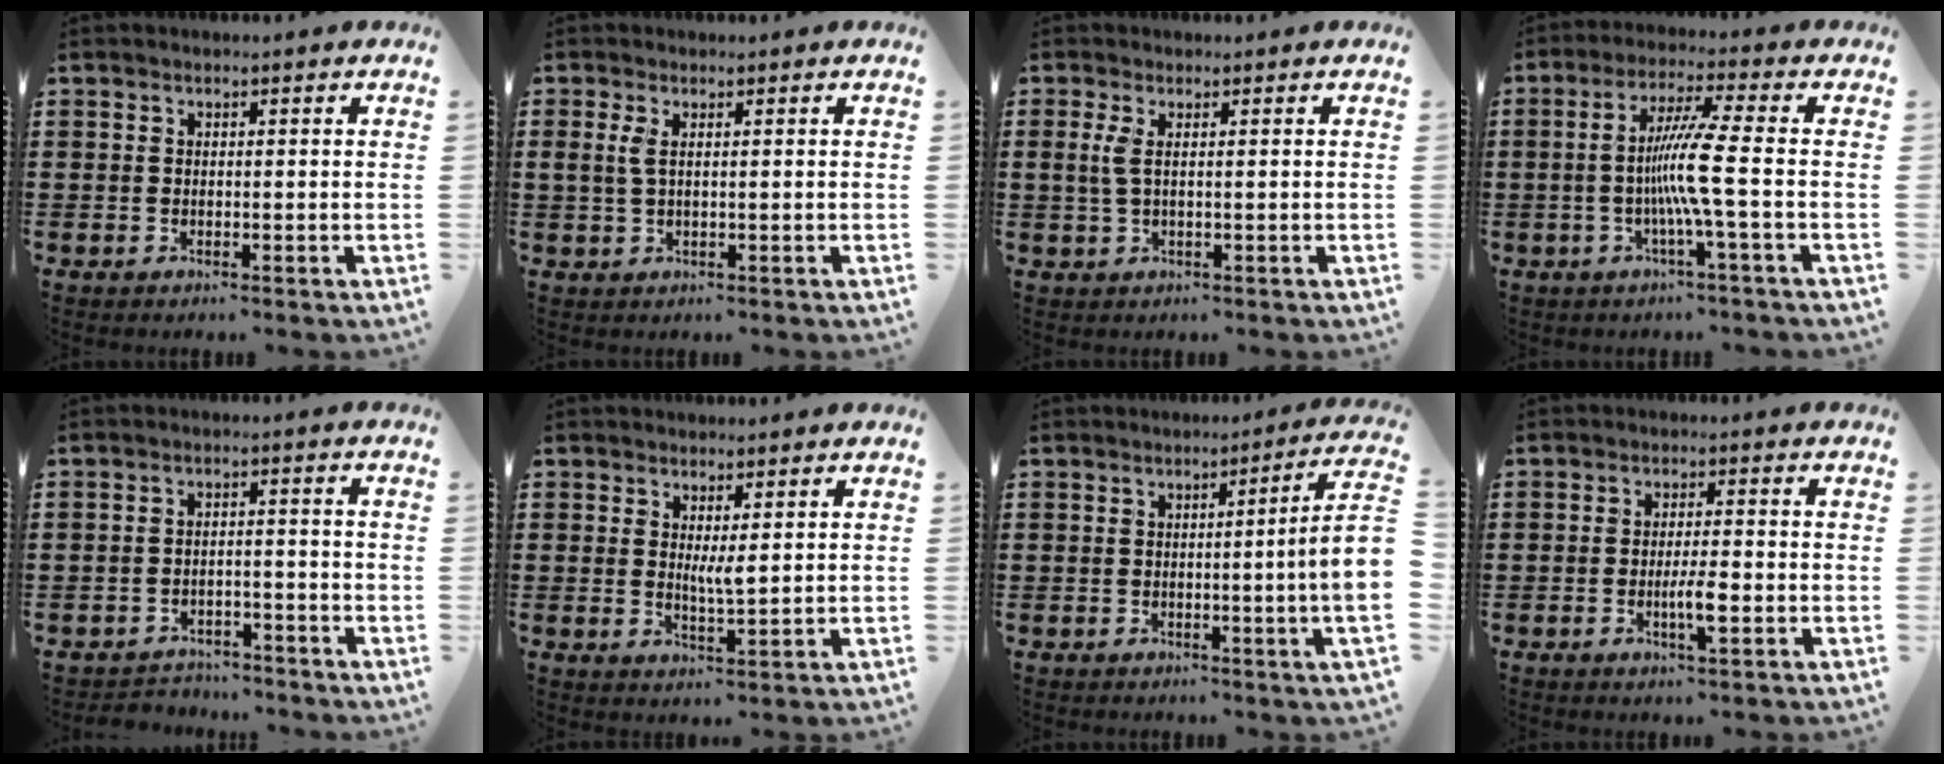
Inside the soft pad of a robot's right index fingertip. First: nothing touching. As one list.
[{"total": 1.9, "force": [0.5, 0.6, 1.7], "torque": [-0.037, 0.003, 0.008]}, {"total": 2.2, "force": [0.4, 0.5, 2.1], "torque": [-0.051, -0.002, 0.004]}, {"total": 8.2, "force": [-1.3, -1.1, 8.0], "torque": [-0.163, -0.016, -0.038]}, {"total": 2.8, "force": [-2.8, 0.6, 0.3], "torque": [-0.011, 0.003, -0.059]}, {"total": 2.7, "force": [1.0, 0.4, 2.5], "torque": [-0.053, -0.002, 0.017]}, {"total": 6.4, "force": [-0.1, -0.8, 6.4], "torque": [-0.094, -0.021, -0.006]}, {"total": 4.2, "force": [-1.3, 0.6, 3.9], "torque": [-0.074, -0.004, -0.025]}]